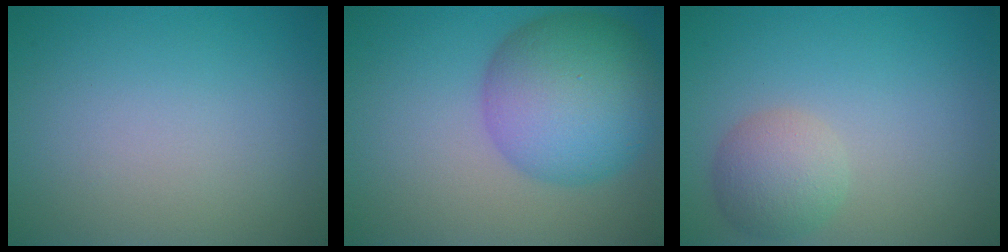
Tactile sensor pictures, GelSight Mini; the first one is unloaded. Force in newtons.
{"total": 9.5, "press": 9.5, "slide": 0.2}
{"total": 3.2, "press": 3.2, "slide": 0.1}